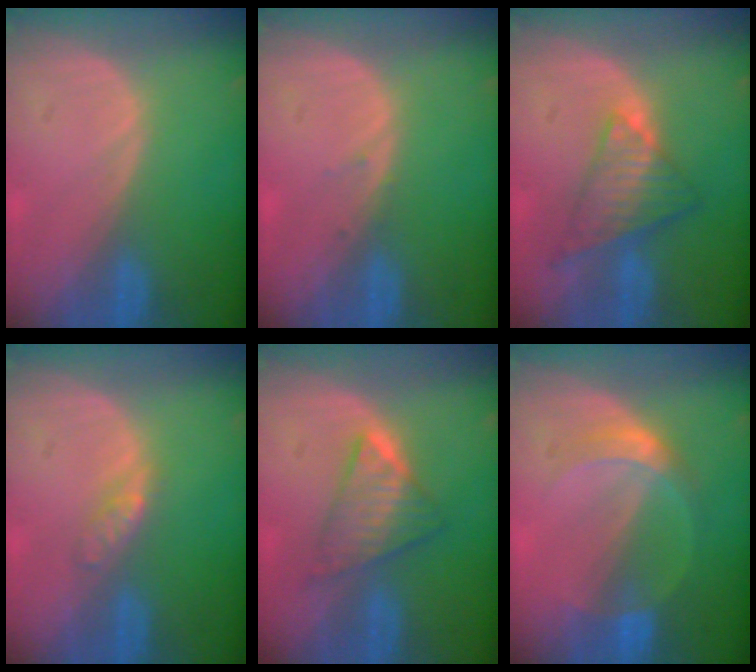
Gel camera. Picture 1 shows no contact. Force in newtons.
{"total": 0.7, "press": 0.4, "slide": 0.5}
{"total": 7.5, "press": 6.5, "slide": 3.8}
{"total": 2.4, "press": 2.4, "slide": 0.2}
{"total": 5.8, "press": 5.8, "slide": 0.7}
{"total": 5.2, "press": 4.8, "slide": 1.9}